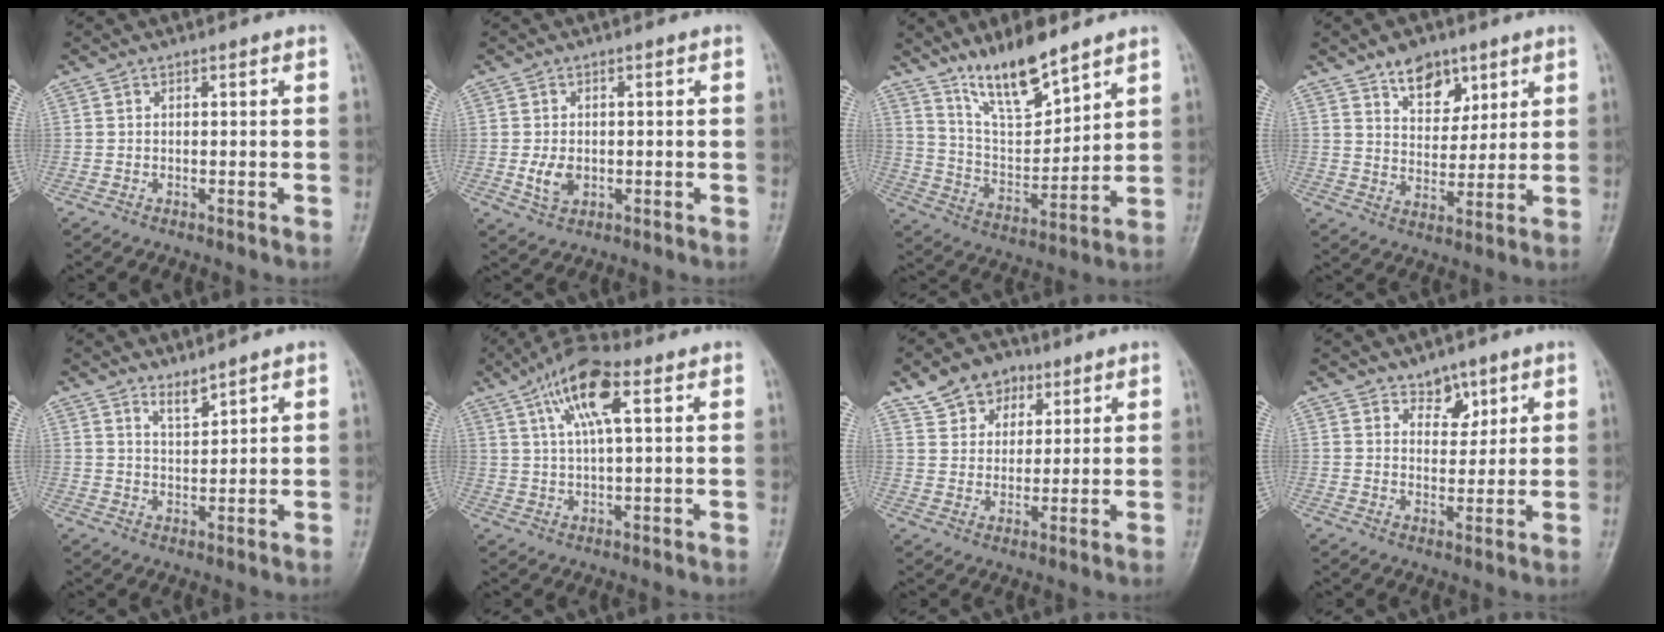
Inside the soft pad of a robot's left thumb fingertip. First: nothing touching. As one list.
[{"total": 3.9, "force": [-0.5, 2.8, 2.7], "torque": [-0.046, -0.004, -0.003]}, {"total": 12.7, "force": [9.8, 3.5, 7.2], "torque": [-0.106, -0.072, 0.191]}, {"total": 8.8, "force": [5.4, 5.4, 4.3], "torque": [-0.032, -0.031, 0.092]}, {"total": 2.7, "force": [2.4, 0.4, 1.0], "torque": [-0.013, -0.027, 0.049]}, {"total": 10.7, "force": [4.4, 3.1, 9.2], "torque": [-0.175, 0.008, 0.077]}, {"total": 8.9, "force": [5.1, 6.5, 3.1], "torque": [-0.019, -0.013, 0.088]}, {"total": 4.7, "force": [3.1, 3.0, 1.9], "torque": [0.003, -0.020, 0.049]}]